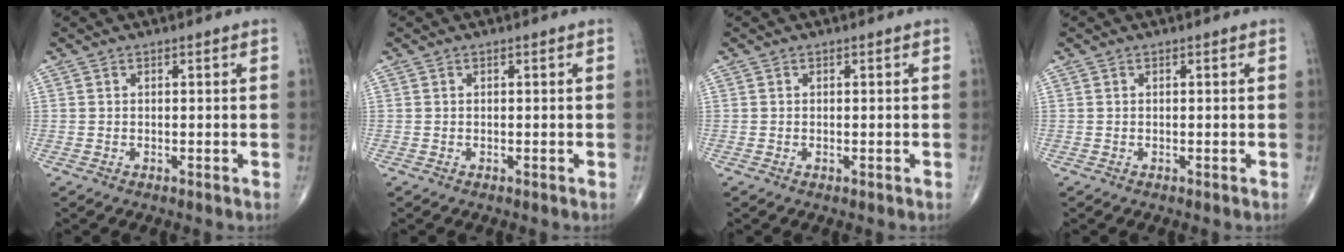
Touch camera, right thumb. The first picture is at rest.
{"total": 0.0}
{"total": 0.0}
{"total": 0.0}